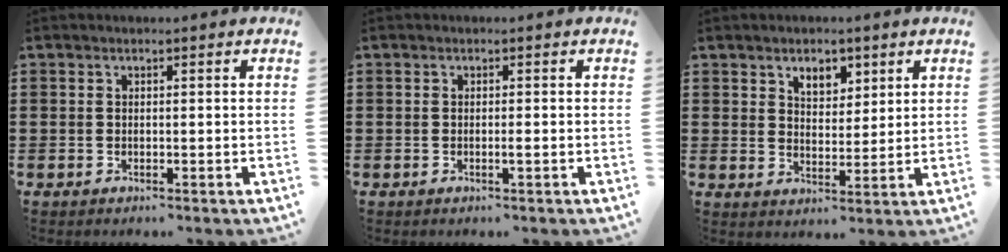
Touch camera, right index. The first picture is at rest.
{"total": 0.7, "force": [-0.2, 0.0, 0.7], "torque": [-0.011, -0.003, -0.004]}
{"total": 4.3, "force": [2.9, 2.5, 1.9], "torque": [-0.032, 0.005, 0.051]}